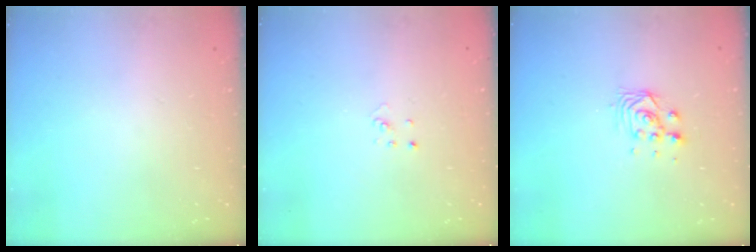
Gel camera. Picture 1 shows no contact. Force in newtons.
{"total": 2.1, "press": 2.1, "slide": 0.1}
{"total": 3.5, "press": 3.4, "slide": 0.8}